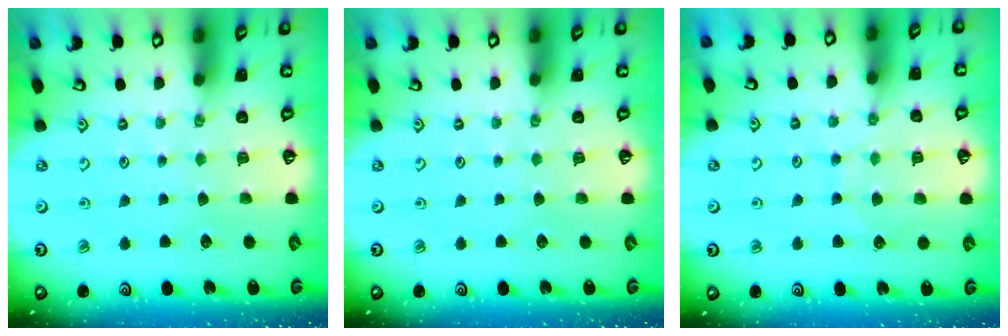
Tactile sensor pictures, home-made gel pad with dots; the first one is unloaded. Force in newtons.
{"total": 0.0}
{"total": 7.1, "press": 7.0, "slide": 0.5}